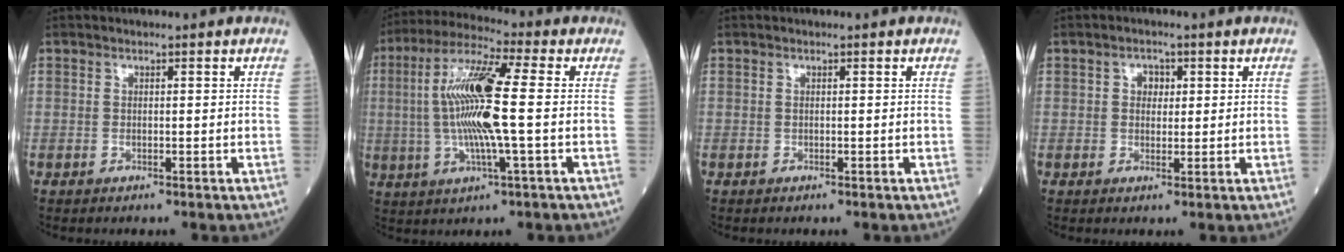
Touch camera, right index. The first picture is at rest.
{"total": 14.3, "force": [0.1, 1.2, 14.2], "torque": [-0.290, 0.006, -0.005]}
{"total": 0.0}
{"total": 2.3, "force": [0.7, 1.7, 1.4], "torque": [-0.020, 0.007, 0.010]}